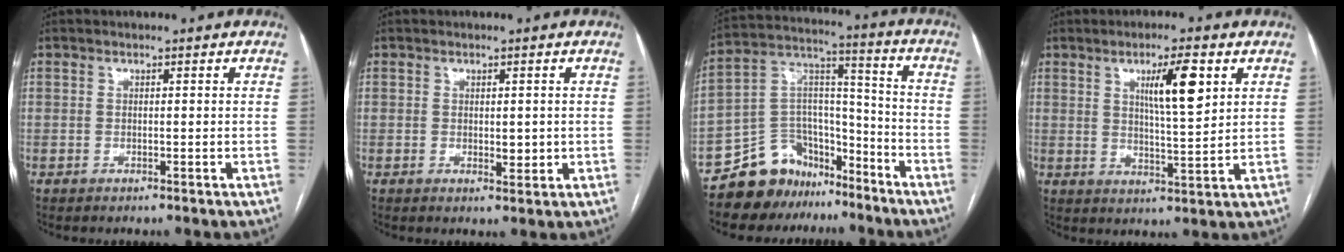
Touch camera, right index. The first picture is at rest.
{"total": 2.3, "force": [-0.1, 1.1, 2.0], "torque": [-0.028, -0.005, 0.004]}
{"total": 12.8, "force": [-10.3, 7.2, 2.4], "torque": [-0.043, 0.079, -0.179]}
{"total": 8.0, "force": [3.3, 1.0, 7.3], "torque": [-0.122, -0.001, 0.055]}